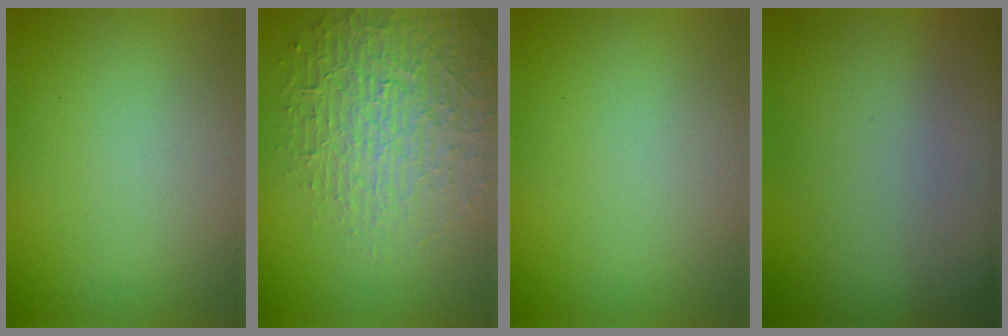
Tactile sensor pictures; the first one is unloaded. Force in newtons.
{"total": 6.4, "press": 5.0, "slide": 4.0}
{"total": 0.0}
{"total": 0.0}